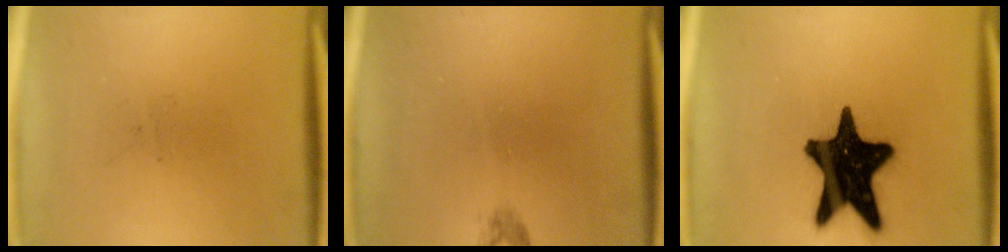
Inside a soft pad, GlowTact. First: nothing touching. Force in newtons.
{"total": 0.8}
{"total": 19.1}